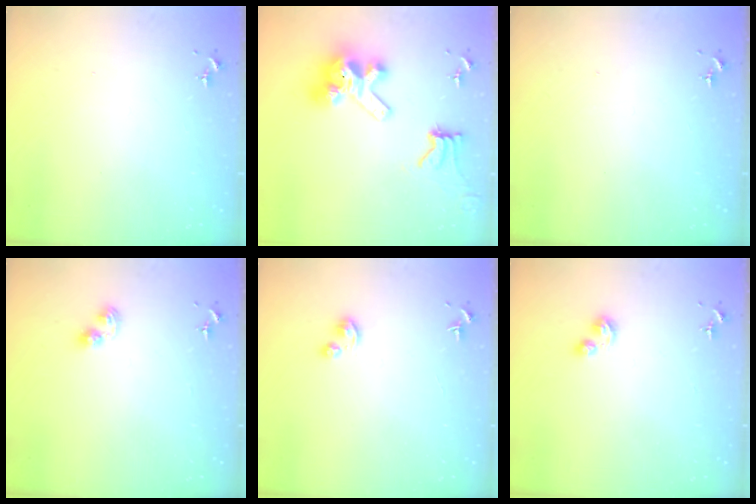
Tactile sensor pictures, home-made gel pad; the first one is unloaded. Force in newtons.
{"total": 13.4, "press": 13.3, "slide": 1.7}
{"total": 0.0}
{"total": 3.0, "press": 2.9, "slide": 0.4}
{"total": 3.2, "press": 3.2, "slide": 0.3}
{"total": 3.5, "press": 3.5, "slide": 0.4}